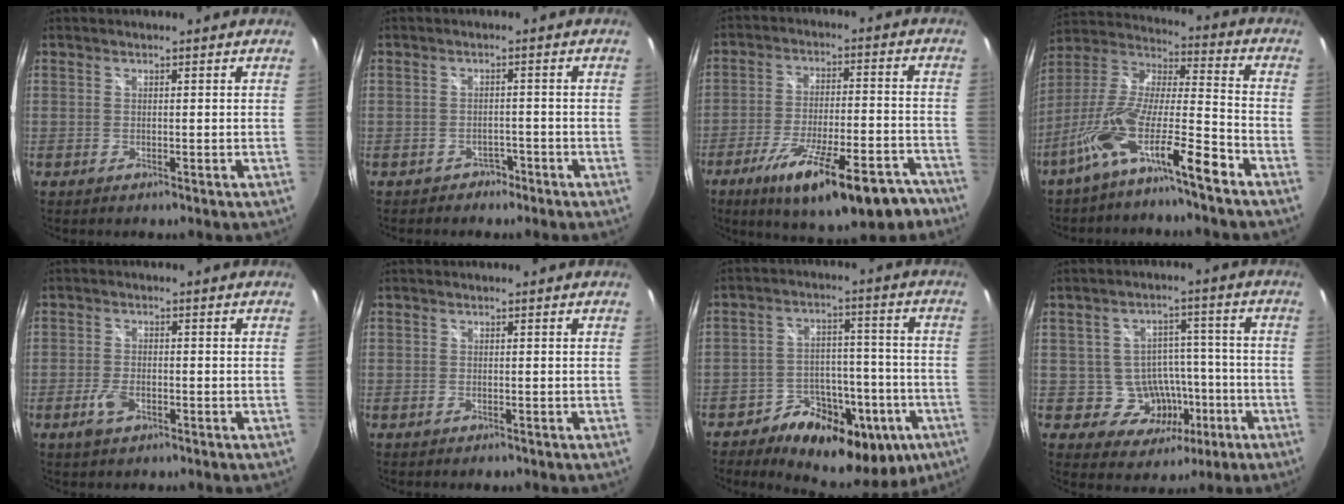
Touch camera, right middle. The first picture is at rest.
{"total": 2.6, "force": [-2.0, 1.7, 0.3], "torque": [-0.007, 0.005, -0.026]}
{"total": 20.5, "force": [-13.7, 5.8, 14.0], "torque": [-0.228, -0.031, -0.197]}
{"total": 14.4, "force": [-9.4, 1.5, 10.8], "torque": [-0.202, -0.008, -0.177]}
{"total": 3.7, "force": [-1.9, 2.0, 2.5], "torque": [-0.061, -0.003, -0.035]}
{"total": 0.9, "force": [-0.6, 0.5, 0.3], "torque": [-0.006, -0.001, -0.009]}
{"total": 19.6, "force": [-10.4, 12.1, 11.4], "torque": [-0.182, 0.010, -0.140]}
{"total": 9.0, "force": [-3.2, 7.8, 3.3], "torque": [-0.067, 0.031, -0.023]}